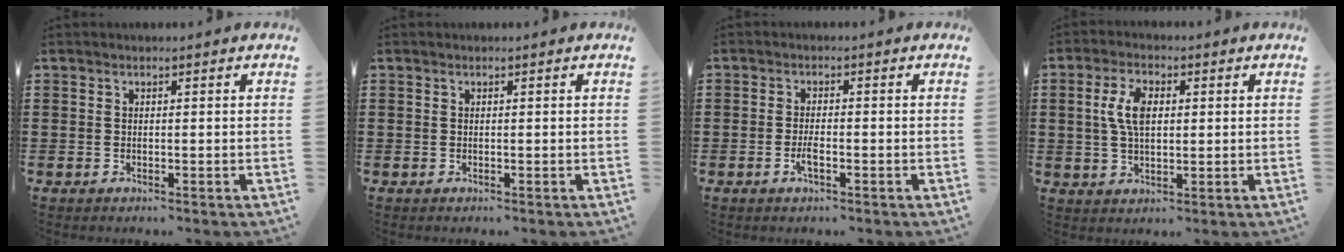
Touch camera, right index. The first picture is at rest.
{"total": 0.0}
{"total": 2.3, "force": [-1.0, 0.5, 2.0], "torque": [-0.043, -0.002, -0.020]}
{"total": 6.0, "force": [1.0, 3.1, 5.1], "torque": [-0.113, 0.012, 0.012]}